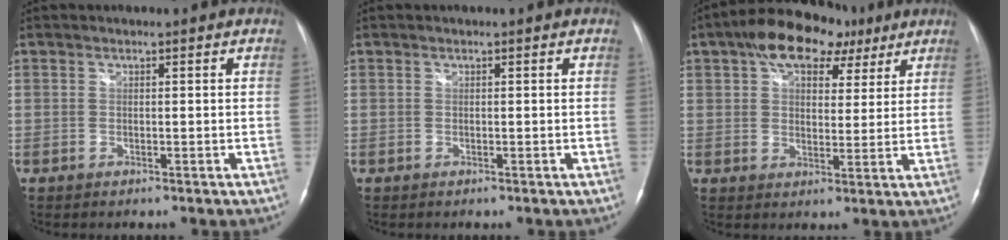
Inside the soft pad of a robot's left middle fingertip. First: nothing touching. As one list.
[{"total": 0.0}, {"total": 12.7, "force": [7.5, 6.8, 7.6], "torque": [-0.120, 0.040, 0.119]}]